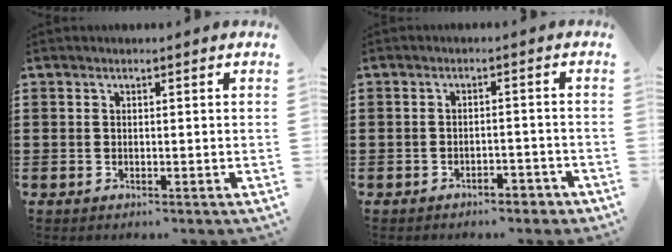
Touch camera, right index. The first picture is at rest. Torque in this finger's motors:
{"motor_torque": [1.07, 1.07, 0.30, 0.00]}